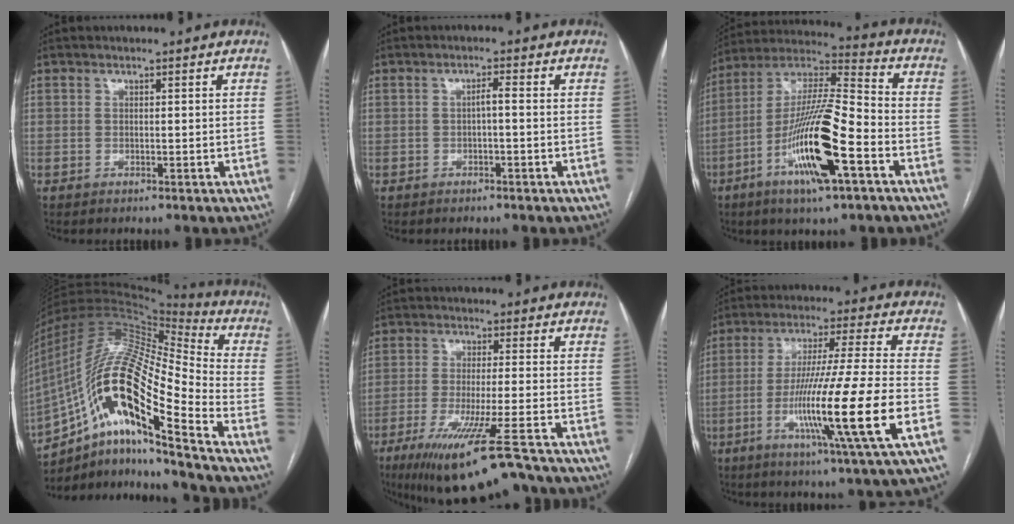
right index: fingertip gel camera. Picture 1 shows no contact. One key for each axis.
{"total": 1.4, "fx": -0.3, "fy": 0.1, "fz": 1.4, "tx": -0.021, "ty": 0.004, "tz": -0.005}
{"total": 18.0, "fx": -6.9, "fy": 2.1, "fz": 16.5, "tx": -0.320, "ty": -0.009, "tz": -0.125}
{"total": 23.1, "fx": -11.4, "fy": 4.0, "fz": 19.7, "tx": -0.387, "ty": 0.006, "tz": -0.201}
{"total": 16.5, "fx": -11.8, "fy": 1.3, "fz": 11.5, "tx": -0.179, "ty": -0.045, "tz": -0.187}
{"total": 18.8, "fx": -5.8, "fy": -1.6, "fz": 17.8, "tx": -0.323, "ty": -0.024, "tz": -0.107}